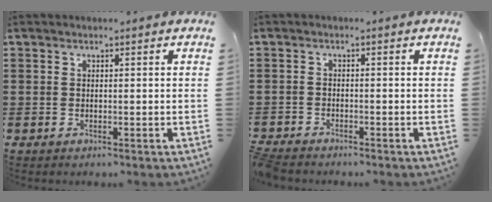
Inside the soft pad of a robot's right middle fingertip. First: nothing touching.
{"total": 1.9, "force": [-1.9, 0.2, 0.1], "torque": [-0.013, -0.003, -0.043]}